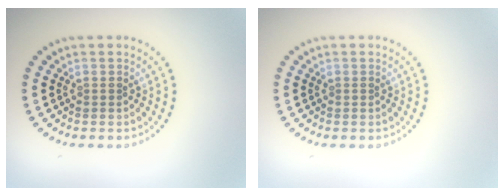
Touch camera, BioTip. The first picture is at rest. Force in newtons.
{"total": 0.0}